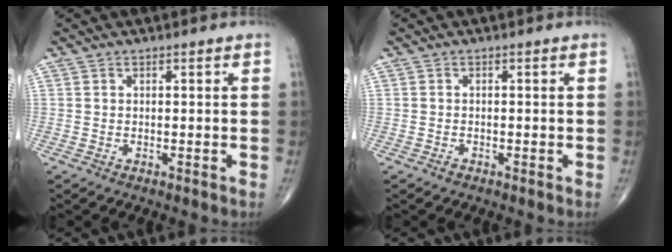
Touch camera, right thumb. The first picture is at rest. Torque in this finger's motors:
{"motor_torque": [-0.08, 0.20, -0.14, -0.03, 0.01]}